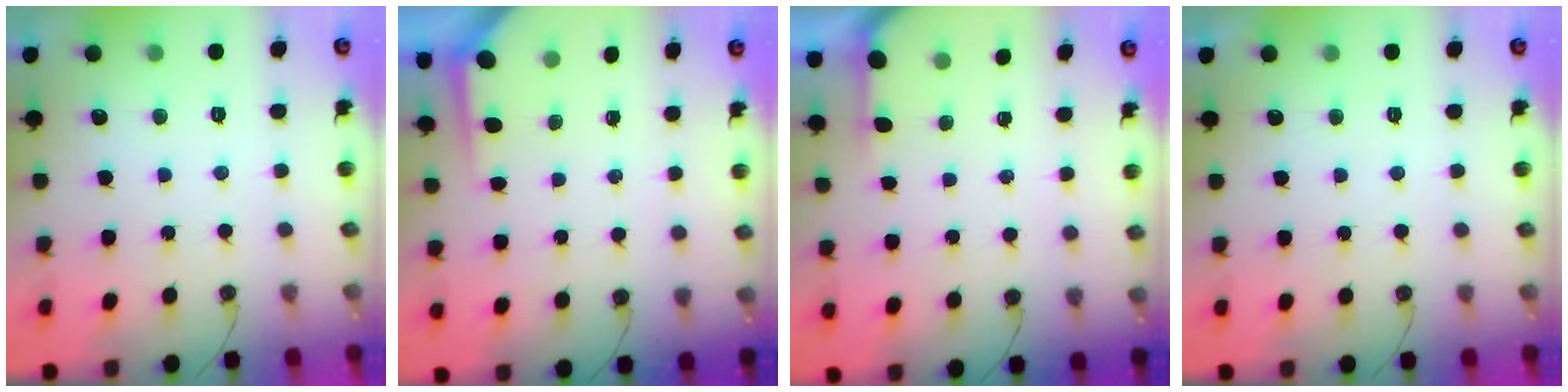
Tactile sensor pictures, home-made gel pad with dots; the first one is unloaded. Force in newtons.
{"total": 3.5, "press": 3.5, "slide": 0.4}
{"total": 1.4, "press": 1.4, "slide": 0.2}
{"total": 0.6, "press": 0.5, "slide": 0.2}